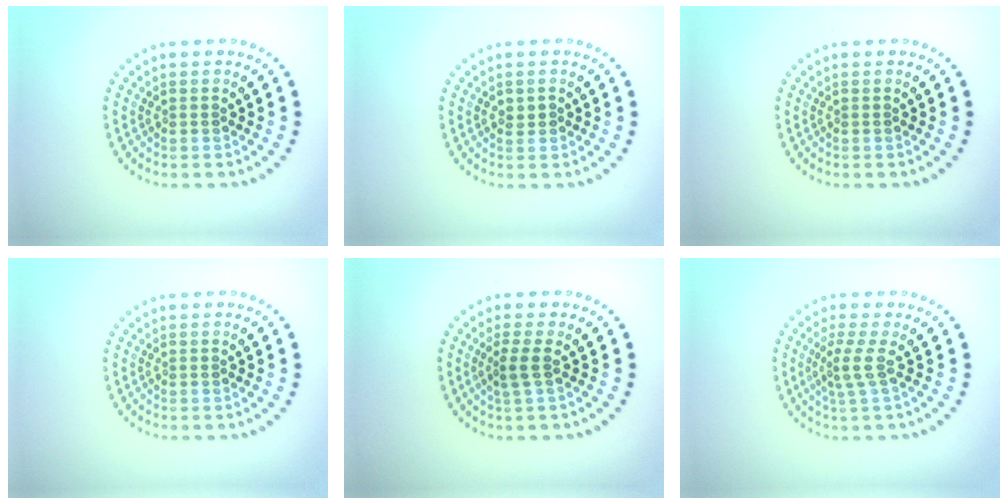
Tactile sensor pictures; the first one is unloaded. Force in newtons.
{"total": 1.1, "press": 1.0, "slide": 0.4}
{"total": 0.0}
{"total": 0.0}
{"total": 1.6, "press": 1.2, "slide": 1.0}
{"total": 2.0, "press": 1.3, "slide": 1.5}